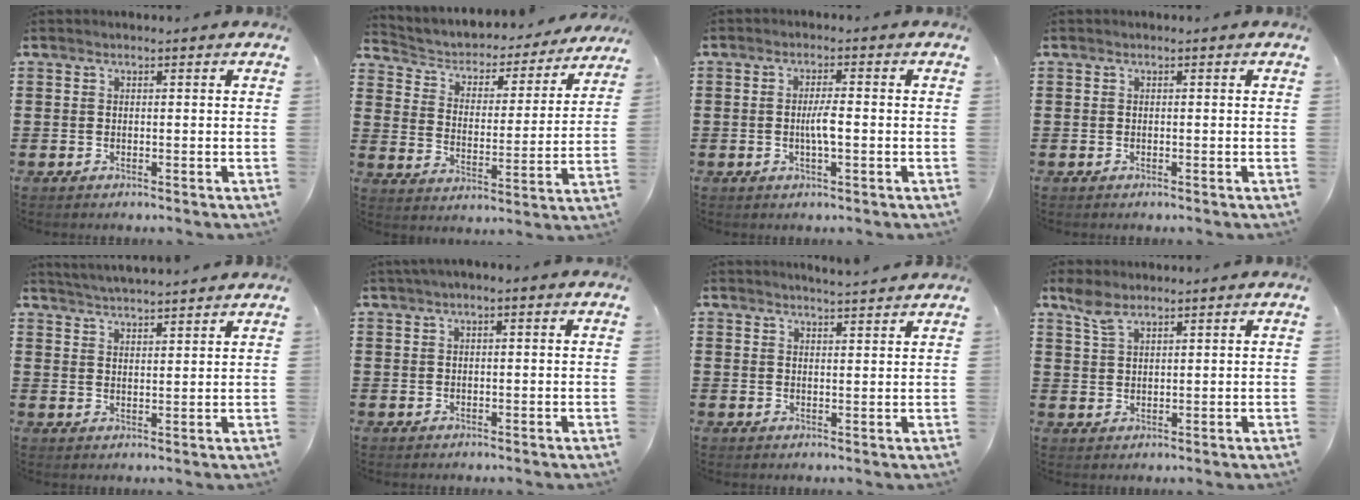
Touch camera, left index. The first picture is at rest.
{"total": 3.0, "force": [2.5, 1.6, 0.5], "torque": [-0.029, -0.021, 0.032]}
{"total": 3.2, "force": [-0.5, 0.5, 3.1], "torque": [-0.065, -0.002, -0.012]}
{"total": 0.0}
{"total": 3.4, "force": [3.3, -0.7, 0.1], "torque": [-0.013, -0.015, 0.060]}
{"total": 1.1, "force": [0.2, 0.1, 1.1], "torque": [-0.020, -0.001, 0.004]}
{"total": 2.6, "force": [2.5, -0.5, 0.2], "torque": [-0.010, -0.011, 0.047]}
{"total": 3.4, "force": [2.6, 1.2, 1.8], "torque": [-0.042, 0.001, 0.049]}